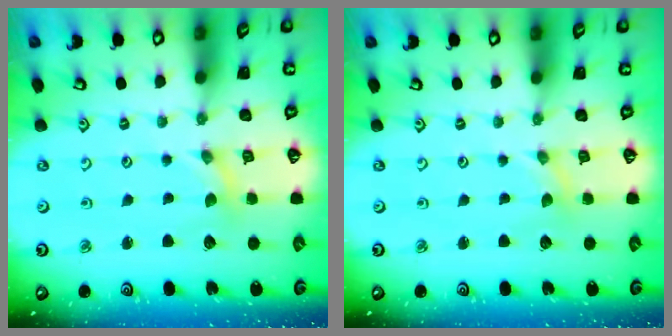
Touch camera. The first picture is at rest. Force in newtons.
{"total": 0.0}